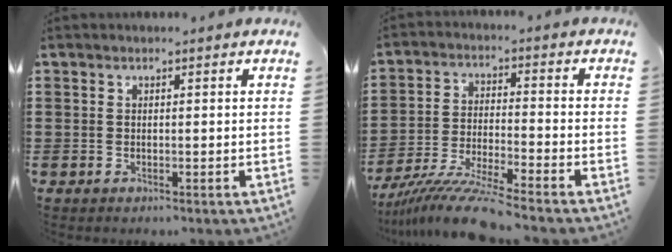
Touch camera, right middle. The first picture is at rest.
{"total": 9.0, "force": [-8.2, -0.4, 3.8], "torque": [-0.077, -0.006, -0.158]}